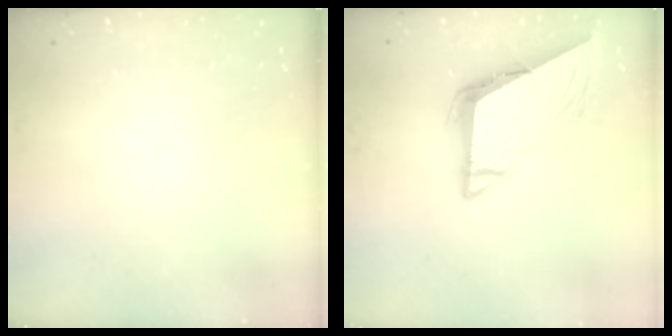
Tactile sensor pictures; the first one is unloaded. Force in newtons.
{"total": 8.2, "press": 8.2, "slide": 0.6}